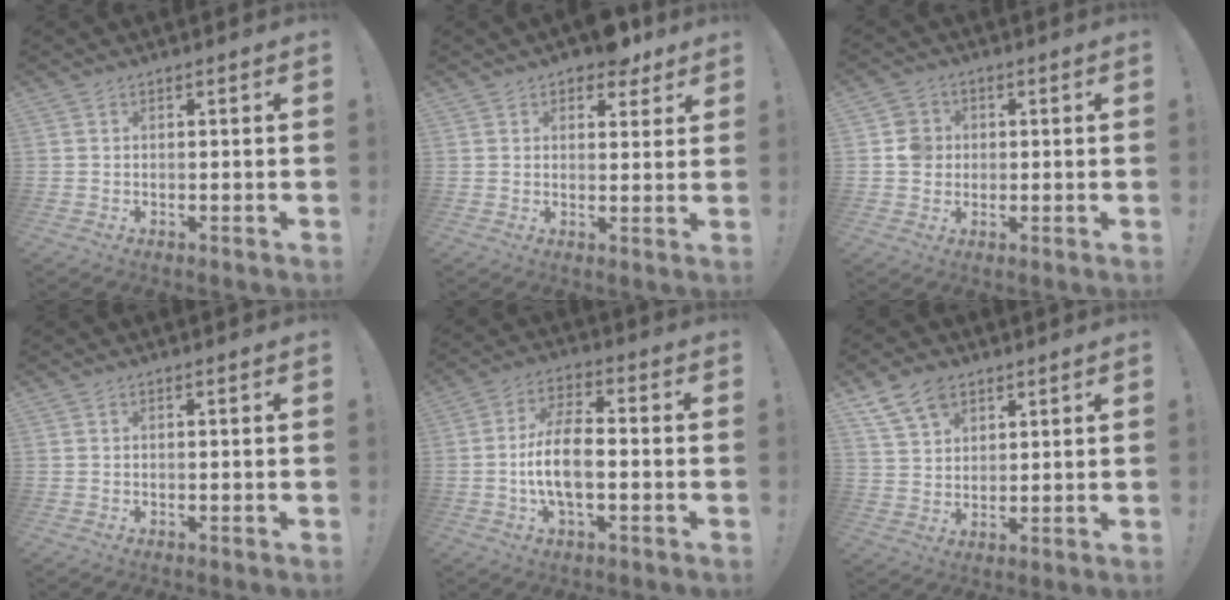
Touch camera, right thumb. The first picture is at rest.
{"total": 6.8, "force": [5.2, 3.3, 2.9], "torque": [-0.034, -0.026, 0.092]}
{"total": 5.7, "force": [0.3, 5.4, 1.7], "torque": [-0.022, 0.009, 0.007]}
{"total": 0.0}
{"total": 11.1, "force": [-2.4, 5.1, 9.6], "torque": [-0.193, 0.005, -0.046]}
{"total": 9.5, "force": [6.2, 6.2, 3.8], "torque": [-0.068, -0.027, 0.123]}